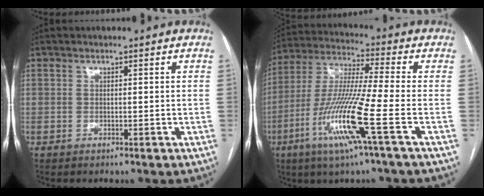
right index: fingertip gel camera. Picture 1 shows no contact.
{"total": 14.6, "force": [-5.6, -1.0, 13.5], "torque": [-0.277, -0.019, -0.113]}